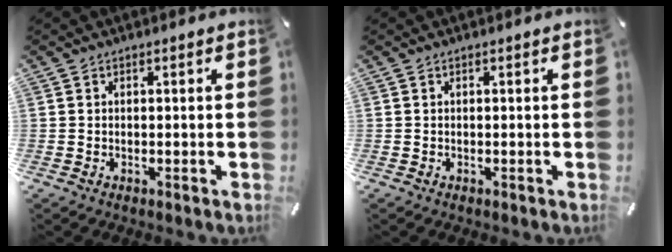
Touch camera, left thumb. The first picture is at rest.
{"total": 0.0}